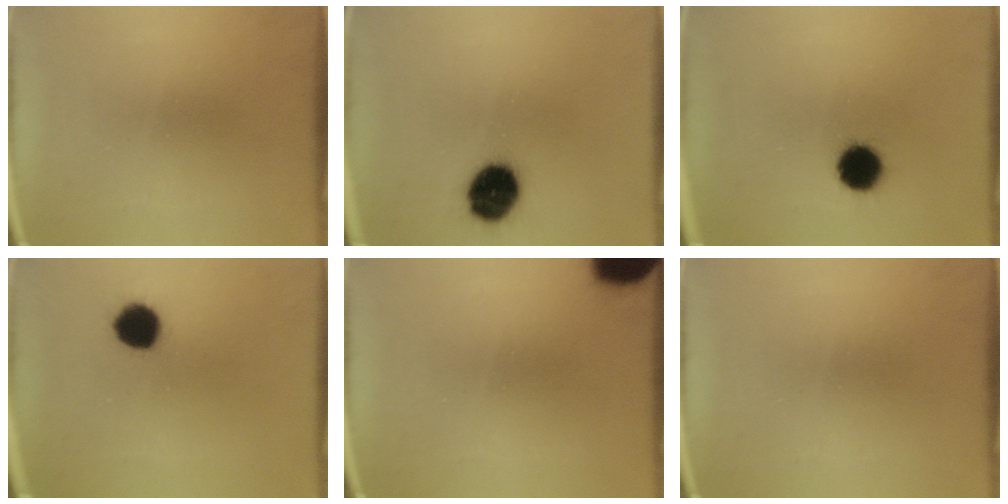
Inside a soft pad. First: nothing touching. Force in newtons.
{"total": 12.2}
{"total": 9.0}
{"total": 7.2}
{"total": 17.6}
{"total": 0.0}